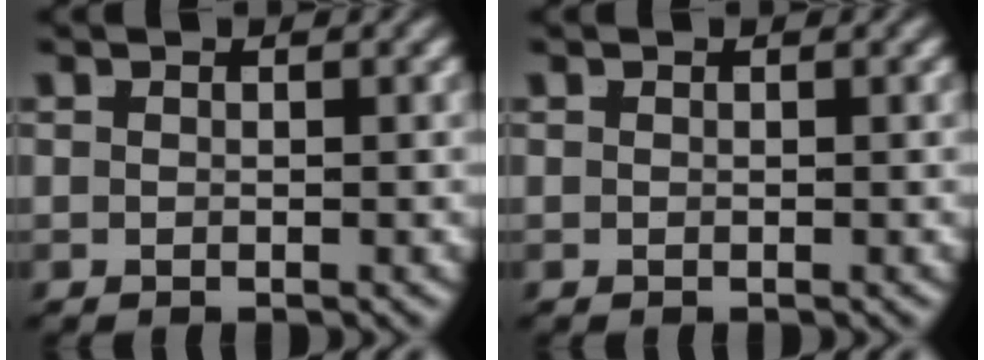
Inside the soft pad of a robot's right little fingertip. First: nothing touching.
{"total": 0.0}